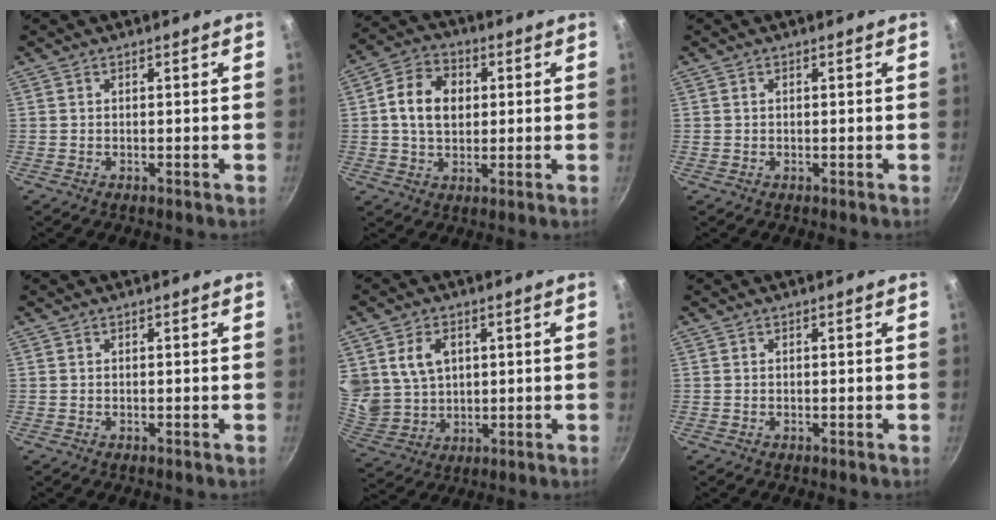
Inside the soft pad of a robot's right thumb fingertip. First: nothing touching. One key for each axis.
{"total": 10.0, "fx": 1.5, "fy": 7.4, "fz": 6.6, "tx": -0.099, "ty": 0.012, "tz": 0.015}
{"total": 0.0}
{"total": 0.0}
{"total": 11.0, "fx": 3.5, "fy": 8.5, "fz": 6.1, "tx": -0.098, "ty": -0.020, "tz": 0.083}
{"total": 0.0}